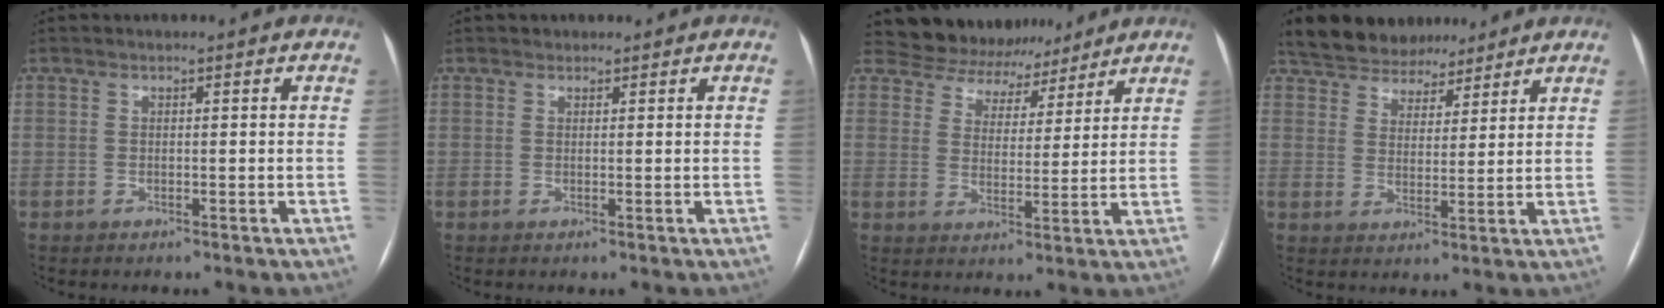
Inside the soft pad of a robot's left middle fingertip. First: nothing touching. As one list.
[{"total": 0.7, "force": [0.5, 0.4, 0.0], "torque": [0.002, -0.001, 0.006]}, {"total": 12.7, "force": [11.3, 5.6, 1.4], "torque": [-0.020, 0.017, 0.165]}, {"total": 11.2, "force": [9.7, 4.6, 3.0], "torque": [-0.047, 0.026, 0.154]}]